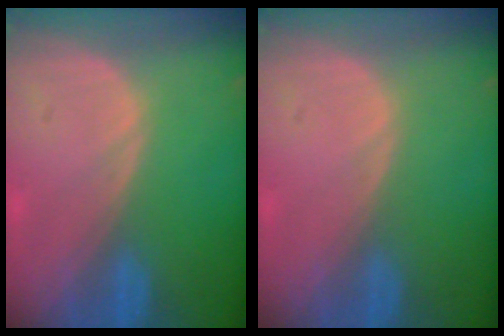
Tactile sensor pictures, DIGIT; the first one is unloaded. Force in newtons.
{"total": 0.0}